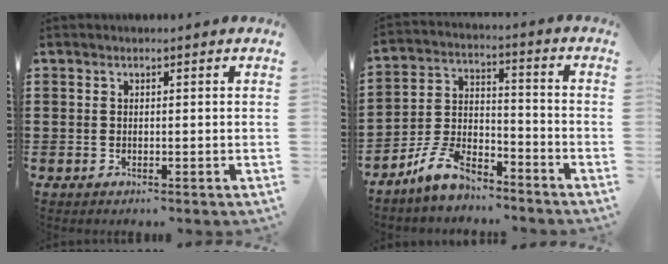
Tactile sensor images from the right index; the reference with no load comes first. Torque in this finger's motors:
{"motor_torque": [0.12, 0.20, 0.30, 0.12]}